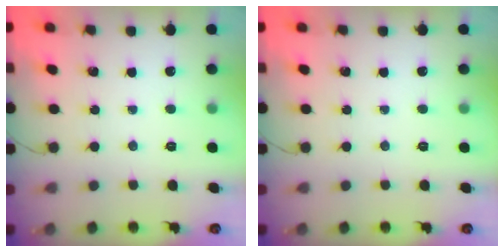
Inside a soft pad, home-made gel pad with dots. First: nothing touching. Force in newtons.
{"total": 0.0}